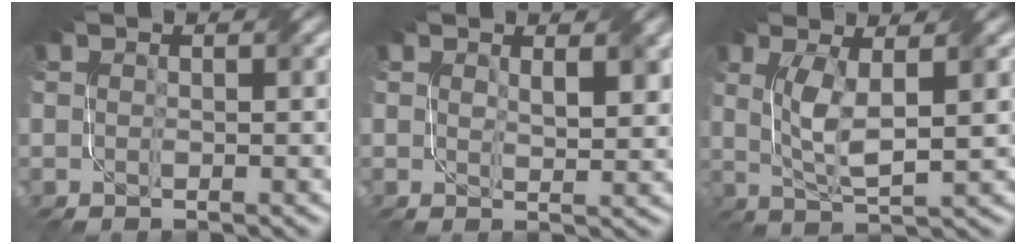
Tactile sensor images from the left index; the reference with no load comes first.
{"total": 2.6, "force": [1.3, 1.0, 2.0], "torque": [-0.029, -0.005, 0.026]}
{"total": 4.2, "force": [1.0, 1.1, 4.0], "torque": [-0.083, -0.002, 0.024]}